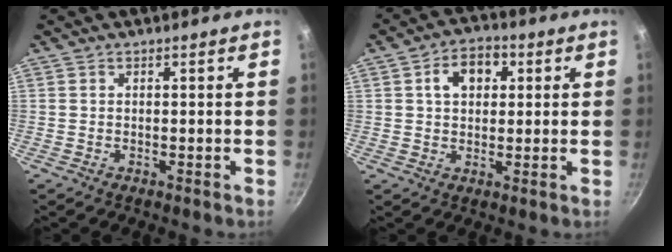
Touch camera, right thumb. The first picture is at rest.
{"total": 7.4, "force": [2.1, 5.3, 4.7], "torque": [-0.044, 0.008, 0.024]}